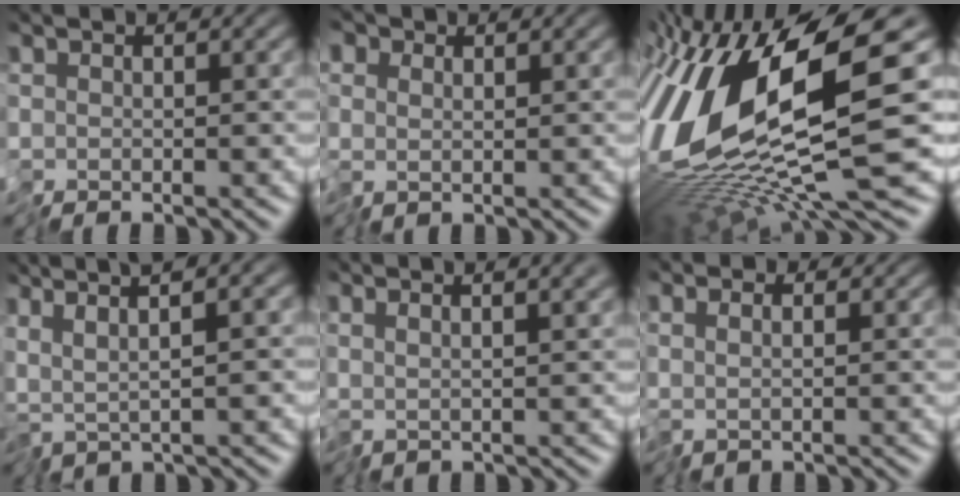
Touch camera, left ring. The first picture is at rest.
{"total": 1.7, "force": [1.0, 1.3, 0.5], "torque": [-0.015, 0.007, 0.015]}
{"total": 14.8, "force": [0.3, 3.6, 14.3], "torque": [-0.300, 0.004, 0.013]}
{"total": 6.0, "force": [3.2, 0.7, 5.0], "torque": [-0.095, 0.021, 0.053]}
{"total": 5.0, "force": [3.4, 1.0, 3.6], "torque": [-0.048, 0.028, 0.046]}
{"total": 1.2, "force": [1.0, 0.3, 0.6], "torque": [-0.014, 0.004, 0.018]}